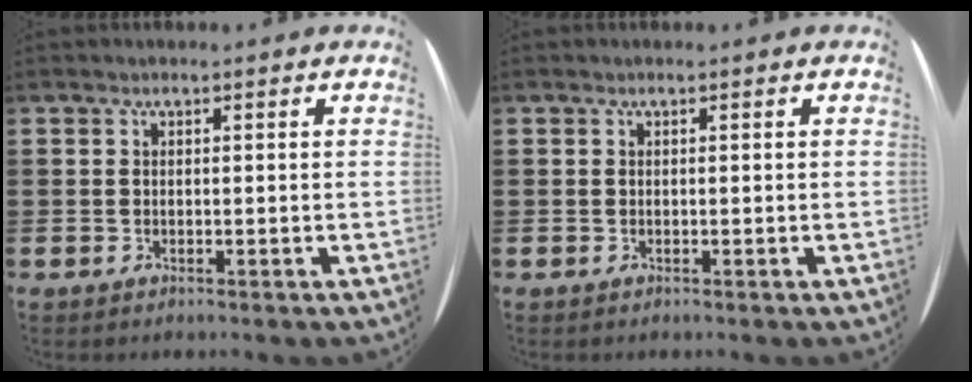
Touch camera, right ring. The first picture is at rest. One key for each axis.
{"total": 0.0}